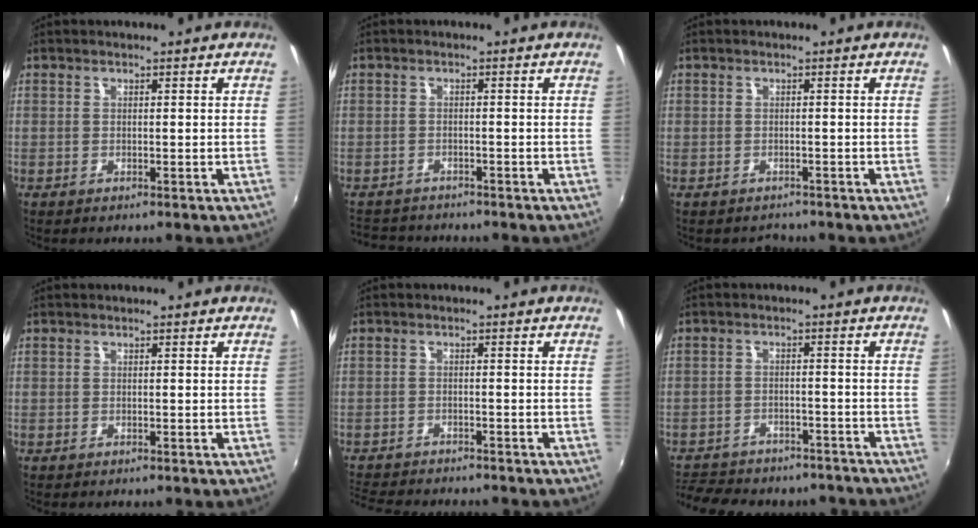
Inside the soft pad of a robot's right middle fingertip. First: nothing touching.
{"total": 5.2, "force": [-4.7, 2.1, 0.7], "torque": [-0.030, 0.002, -0.081]}
{"total": 1.8, "force": [-1.3, 1.2, -0.3], "torque": [0.000, 0.004, -0.018]}
{"total": 0.0}
{"total": 9.5, "force": [-8.7, 2.2, 3.2], "torque": [-0.088, -0.016, -0.138]}
{"total": 17.6, "force": [-14.8, 7.0, 6.3], "torque": [-0.150, 0.004, -0.195]}